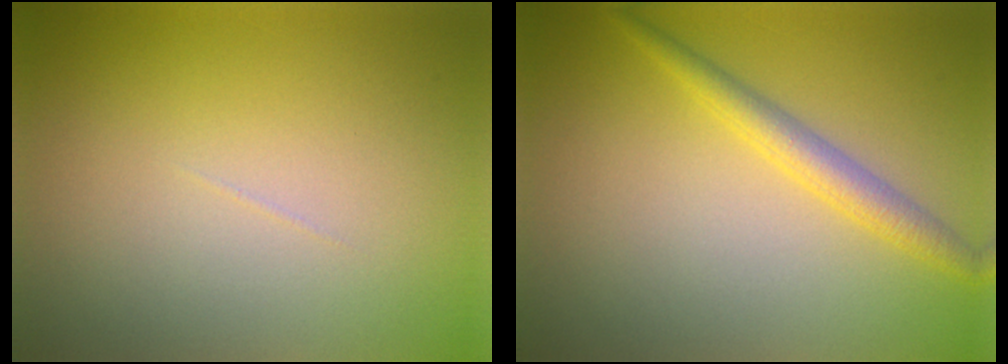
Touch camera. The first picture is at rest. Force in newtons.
{"total": 2.7, "press": 2.7, "slide": 0.1}